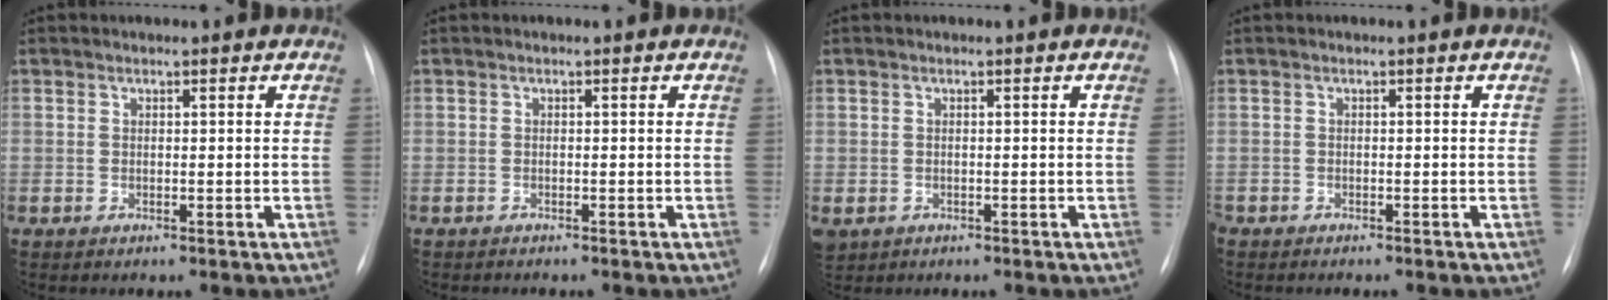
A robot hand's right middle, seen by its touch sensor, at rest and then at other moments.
{"total": 0.6, "force": [-0.6, 0.1, 0.0], "torque": [-0.008, -0.001, -0.012]}
{"total": 3.6, "force": [-1.6, 3.0, 1.3], "torque": [-0.028, -0.002, -0.019]}
{"total": 1.9, "force": [-1.6, 0.7, 0.6], "torque": [-0.010, -0.002, -0.022]}